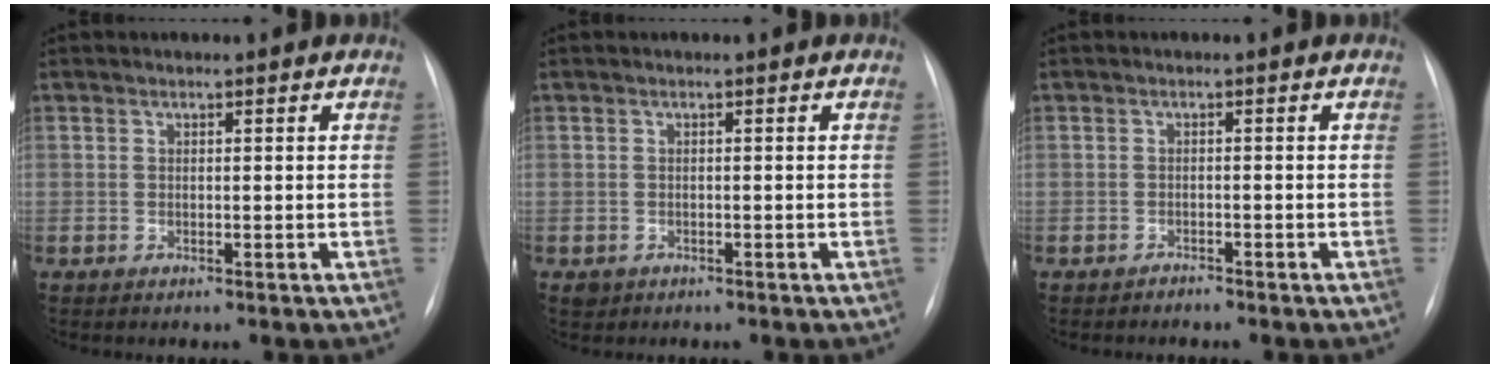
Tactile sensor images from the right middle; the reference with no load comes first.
{"total": 1.1, "force": [-0.6, 0.9, 0.2], "torque": [-0.004, 0.003, -0.005]}
{"total": 0.8, "force": [-0.8, 0.2, -0.1], "torque": [0.000, -0.002, -0.016]}